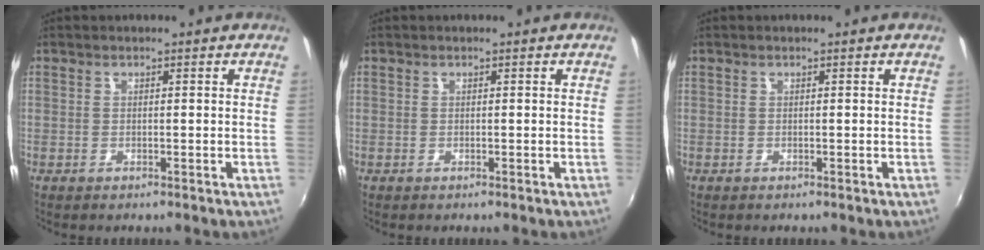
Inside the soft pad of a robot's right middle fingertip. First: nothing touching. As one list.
[{"total": 0.0}, {"total": 0.0}]